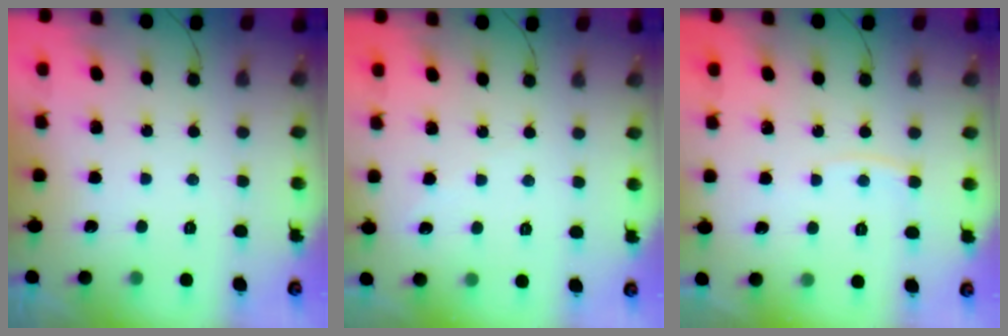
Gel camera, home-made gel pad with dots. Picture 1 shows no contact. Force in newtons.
{"total": 3.6, "press": 3.6, "slide": 0.4}
{"total": 3.7, "press": 3.7, "slide": 0.3}